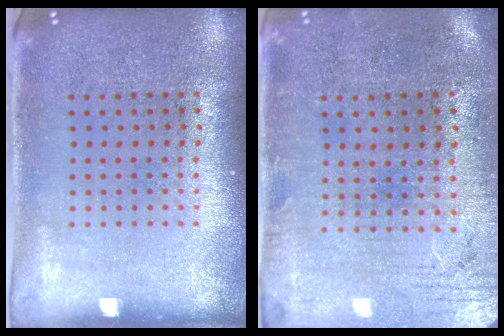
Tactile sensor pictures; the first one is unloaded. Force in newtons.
{"total": 0.5, "press": 0.2, "slide": 0.5}